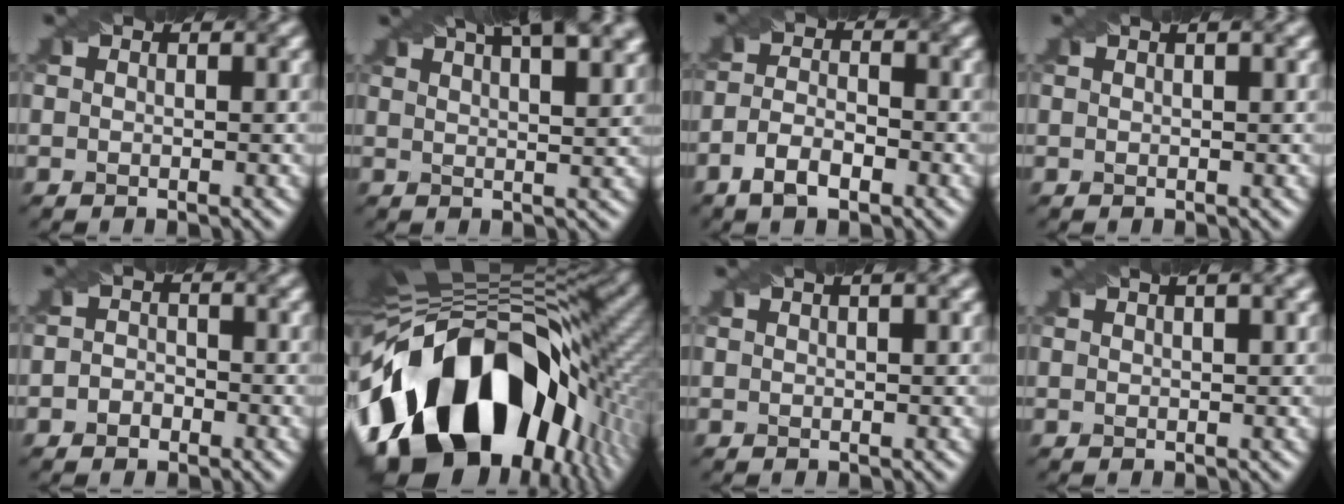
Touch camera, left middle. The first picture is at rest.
{"total": 11.5, "force": [7.5, 4.3, 7.6], "torque": [-0.070, 0.048, 0.070]}
{"total": 3.2, "force": [-1.7, 1.4, 2.2], "torque": [-0.041, -0.001, -0.035]}
{"total": 2.1, "force": [1.1, 0.8, 1.6], "torque": [-0.008, -0.003, 0.002]}
{"total": 1.5, "force": [-0.7, 1.1, 0.5], "torque": [-0.007, 0.000, -0.016]}
{"total": 19.3, "force": [-6.2, 11.7, 14.0], "torque": [-0.248, -0.022, -0.092]}
{"total": 2.5, "force": [1.3, 1.0, 1.9], "torque": [-0.007, 0.001, 0.001]}
{"total": 4.1, "force": [2.3, 1.7, 3.0], "torque": [-0.010, 0.019, 0.000]}